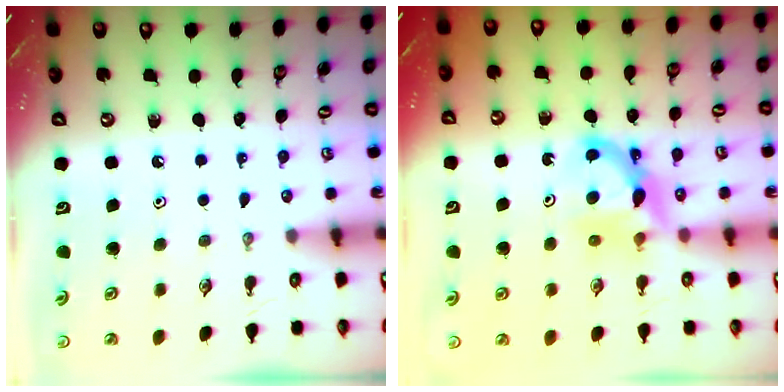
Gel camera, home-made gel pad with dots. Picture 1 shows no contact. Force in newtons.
{"total": 8.0, "press": 8.0, "slide": 0.2}